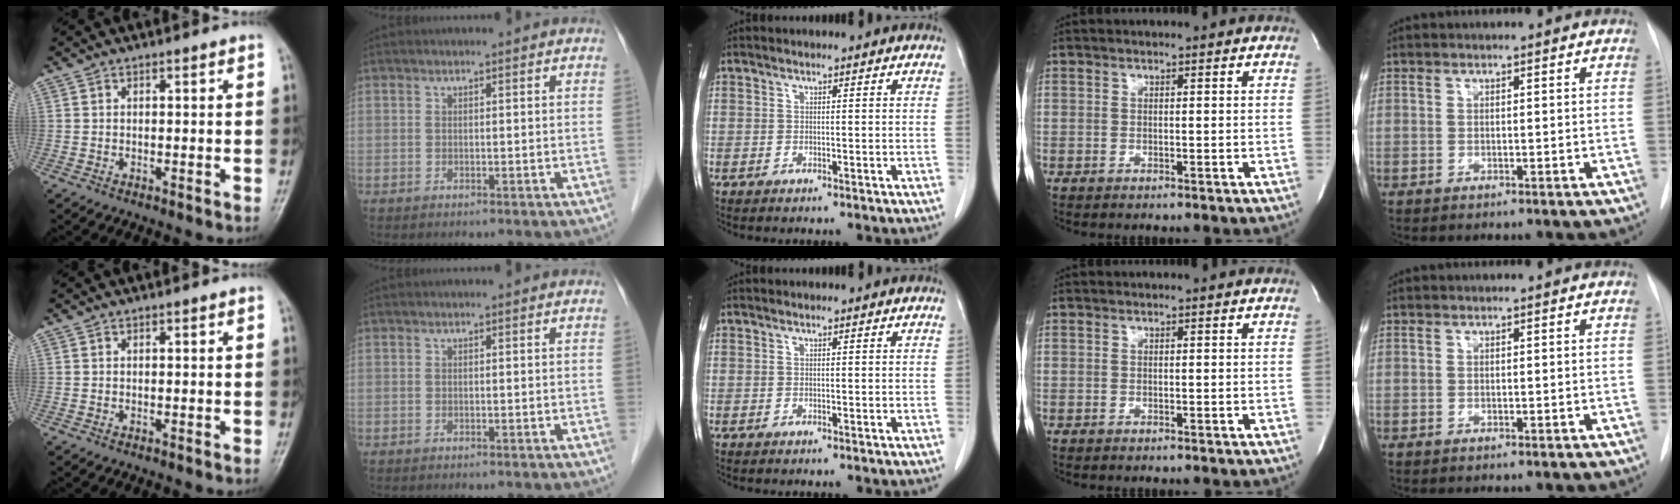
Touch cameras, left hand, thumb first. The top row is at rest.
{}